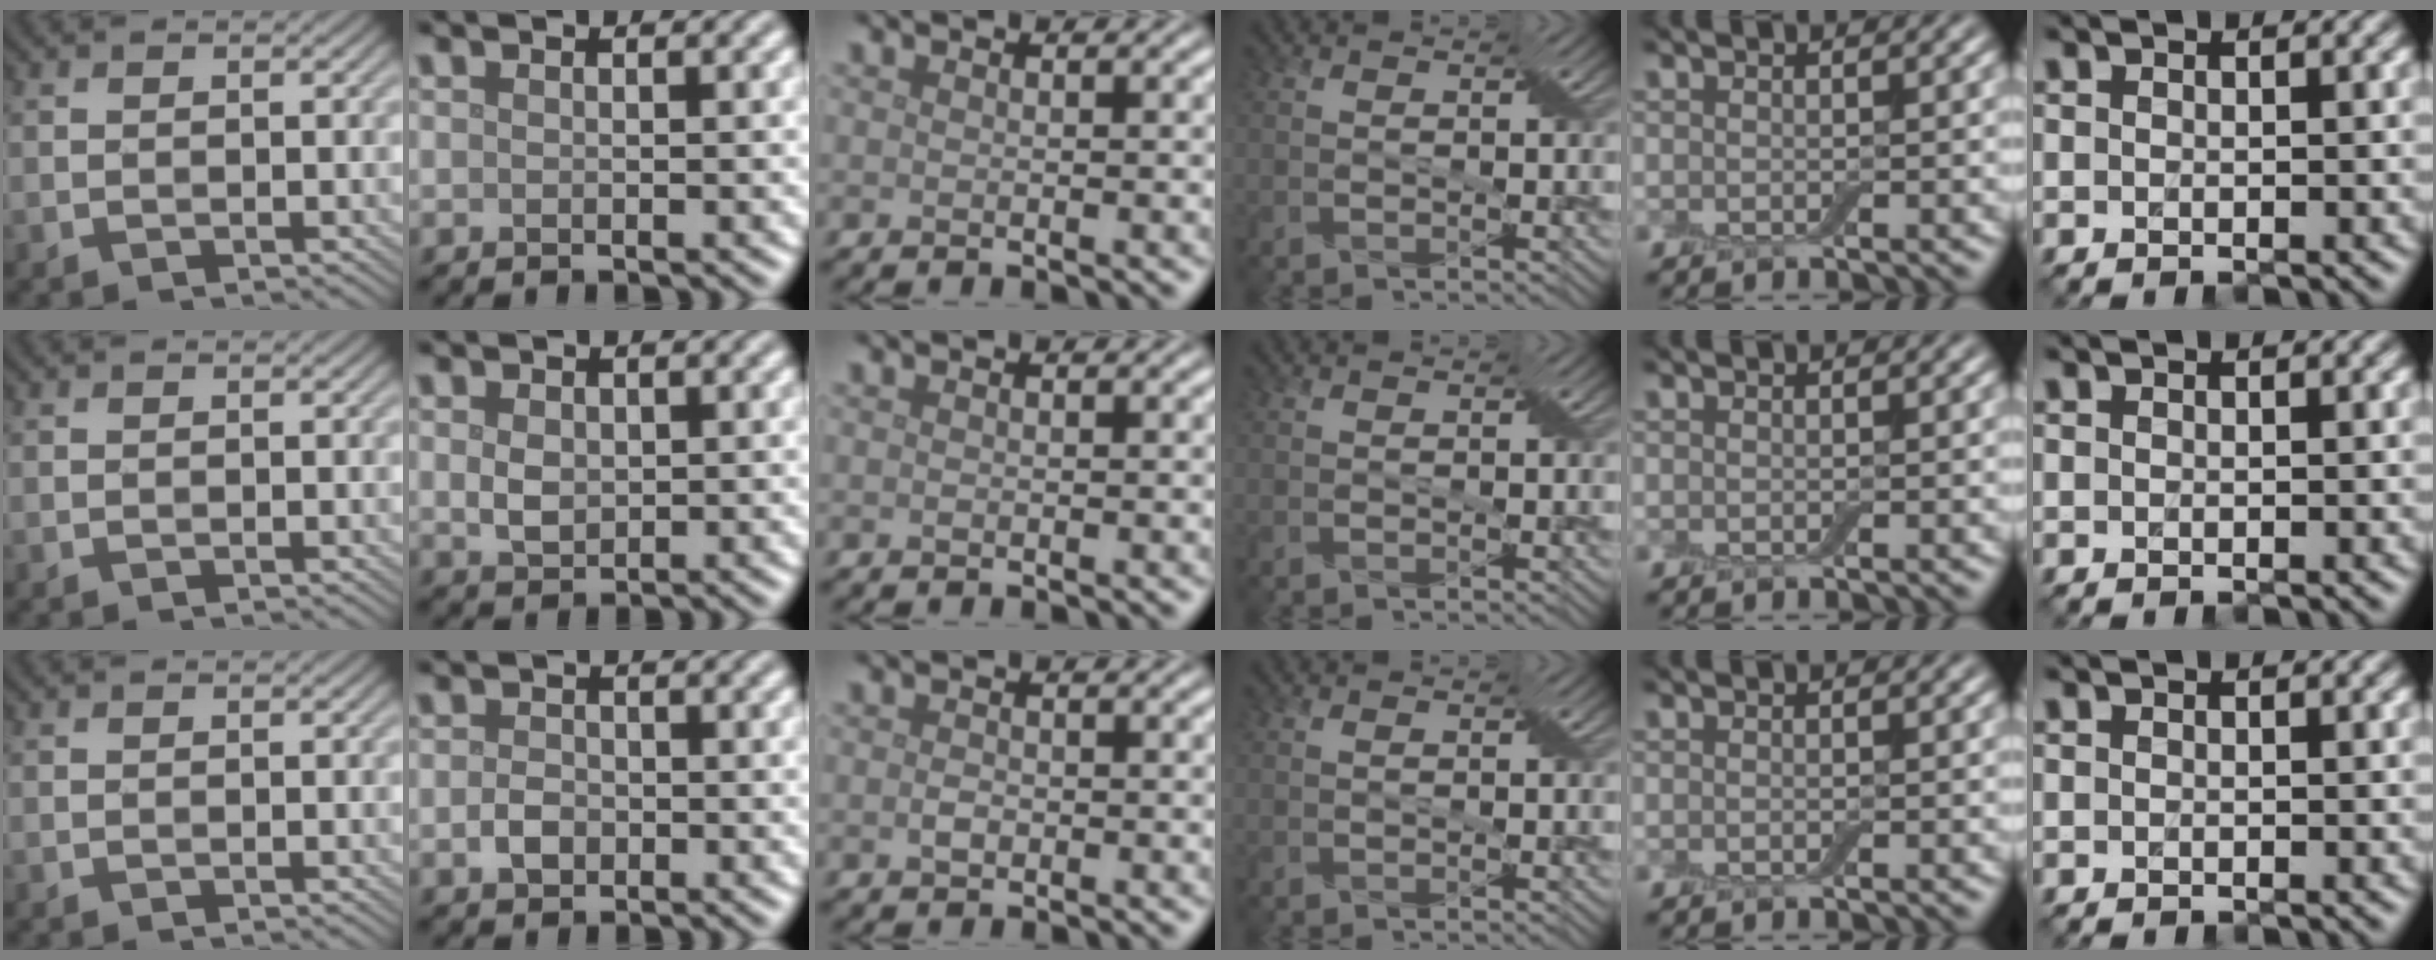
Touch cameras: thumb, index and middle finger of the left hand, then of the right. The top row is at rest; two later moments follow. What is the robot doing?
{"motion": "fold", "object": "apron"}